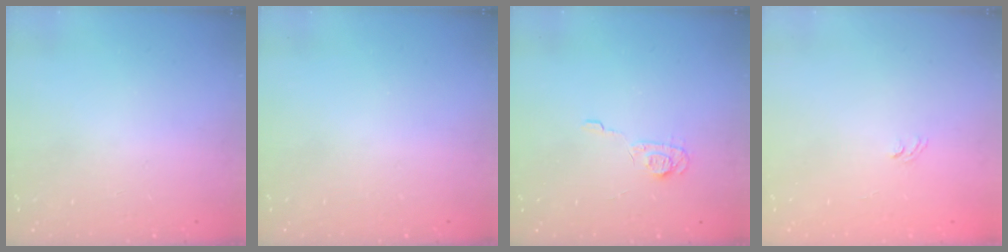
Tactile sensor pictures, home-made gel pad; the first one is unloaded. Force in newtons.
{"total": 0.0}
{"total": 5.9, "press": 5.8, "slide": 0.9}
{"total": 1.6, "press": 1.2, "slide": 1.0}